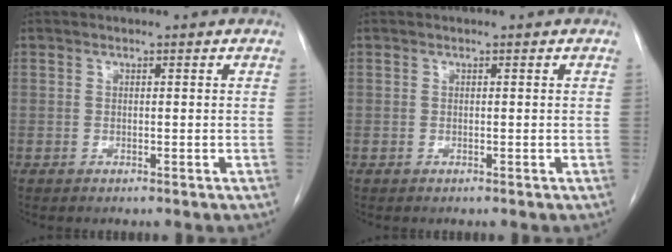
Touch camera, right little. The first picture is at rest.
{"total": 0.0}